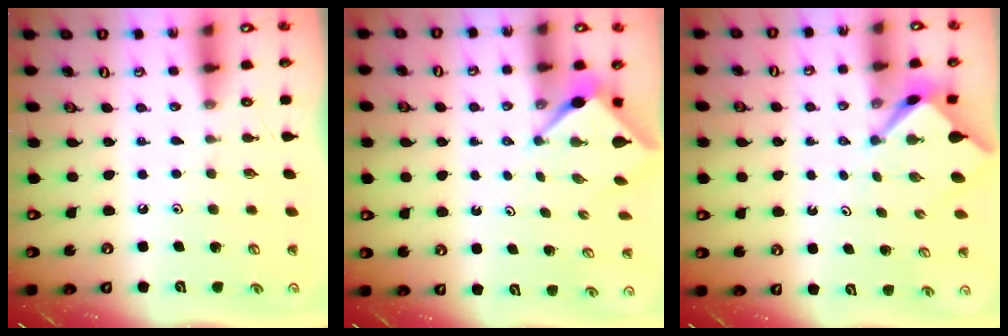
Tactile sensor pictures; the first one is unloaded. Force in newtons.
{"total": 2.7, "press": 2.7, "slide": 0.0}
{"total": 2.8, "press": 2.7, "slide": 0.4}